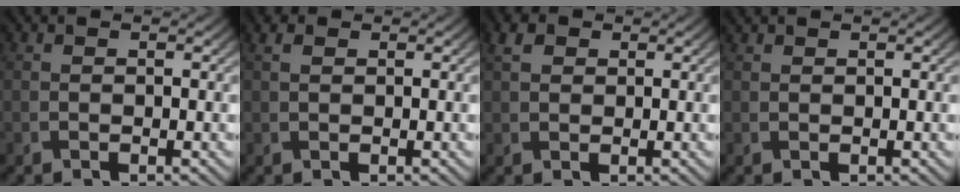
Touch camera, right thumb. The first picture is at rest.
{"total": 1.1, "force": [0.6, 0.5, 0.7], "torque": [-0.020, 0.005, 0.010]}
{"total": 2.3, "force": [1.0, 1.6, 1.3], "torque": [-0.029, 0.006, 0.016]}
{"total": 0.6, "force": [0.6, 0.0, 0.1], "torque": [-0.003, 0.003, 0.014]}